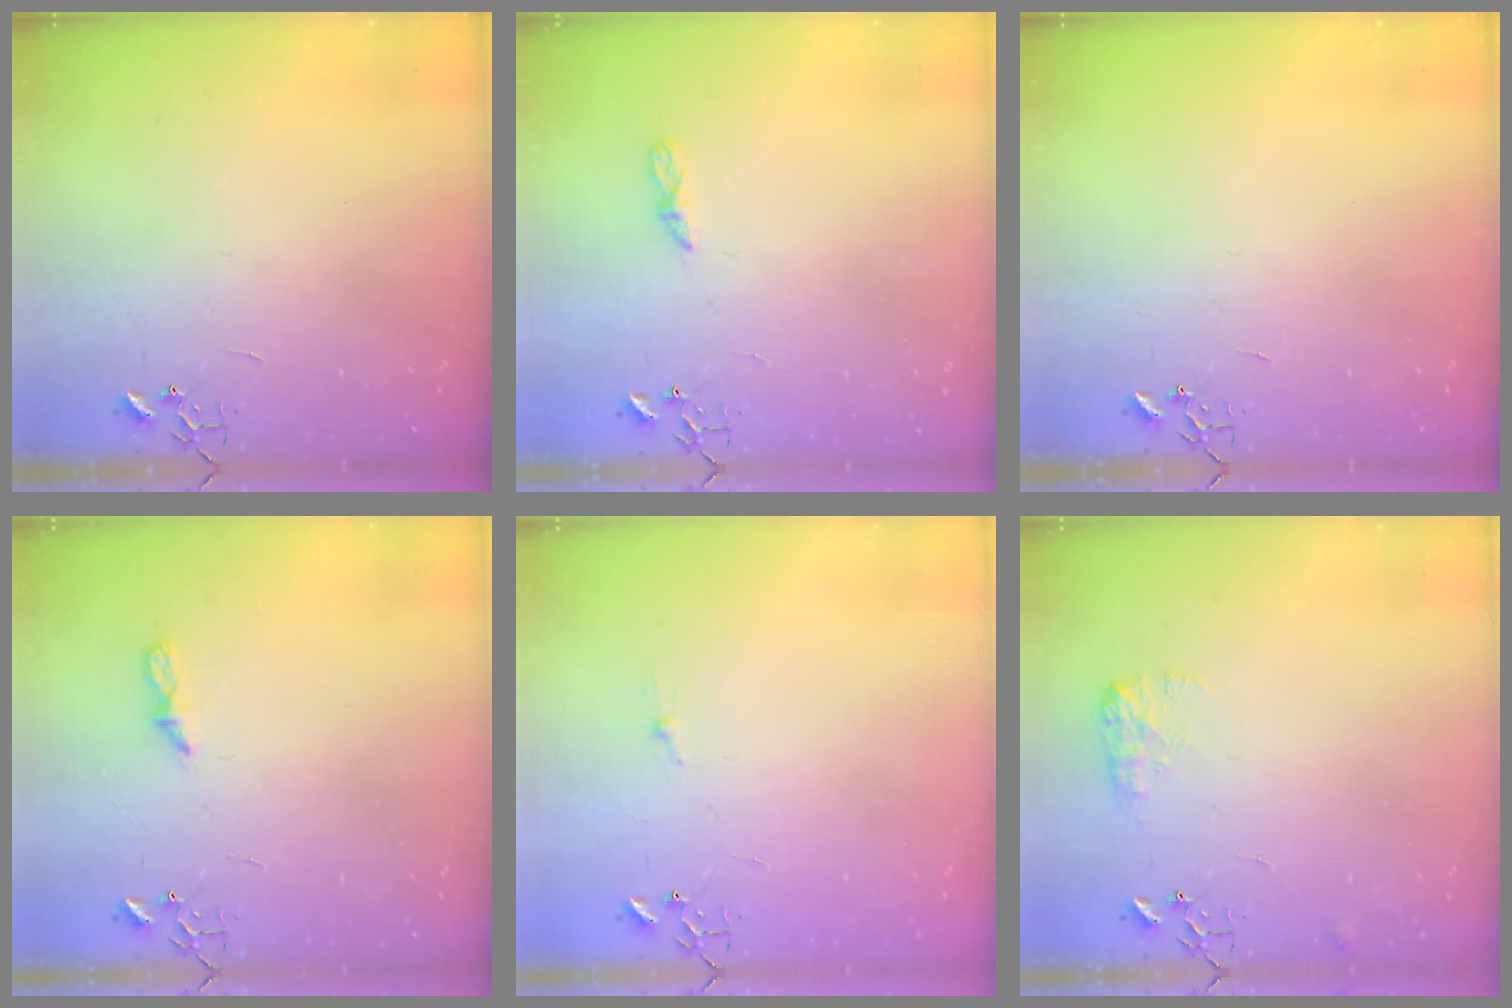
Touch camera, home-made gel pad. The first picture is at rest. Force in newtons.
{"total": 5.5, "press": 5.4, "slide": 0.4}
{"total": 0.0}
{"total": 5.5, "press": 5.5, "slide": 0.5}
{"total": 3.1, "press": 3.1, "slide": 0.4}
{"total": 8.3, "press": 8.2, "slide": 0.3}